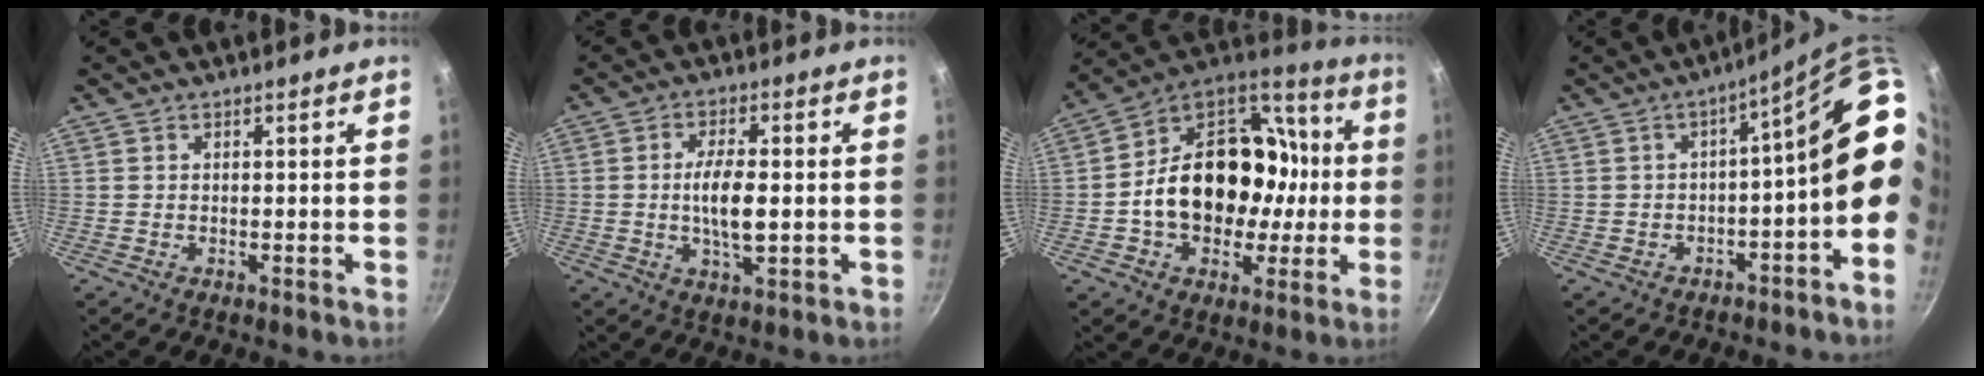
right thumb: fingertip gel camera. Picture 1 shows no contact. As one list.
[{"total": 7.6, "force": [-0.4, 2.9, 7.0], "torque": [-0.129, 0.005, -0.009]}, {"total": 24.1, "force": [-1.4, 18.2, 15.7], "torque": [-0.233, 0.057, -0.024]}, {"total": 14.1, "force": [0.0, 6.1, 12.7], "torque": [-0.112, 0.048, 0.007]}]